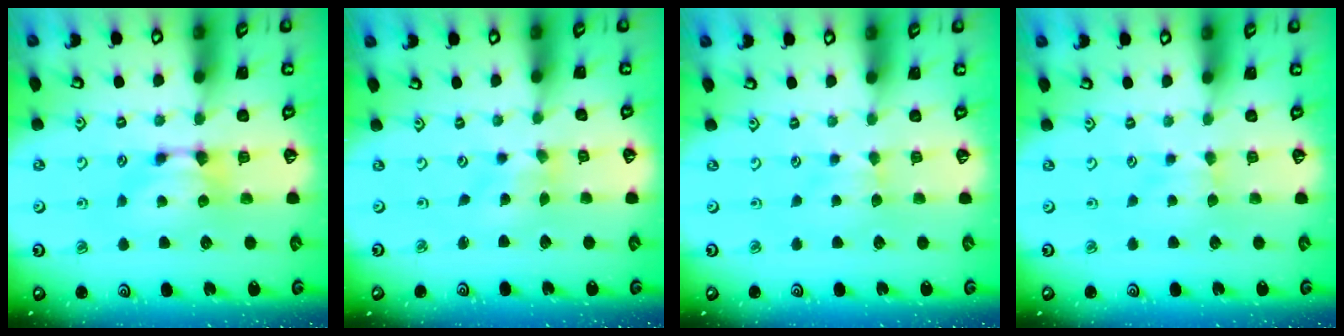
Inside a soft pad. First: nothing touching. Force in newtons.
{"total": 2.9, "press": 2.7, "slide": 0.9}
{"total": 2.0, "press": 1.9, "slide": 0.5}
{"total": 1.7, "press": 1.6, "slide": 0.5}